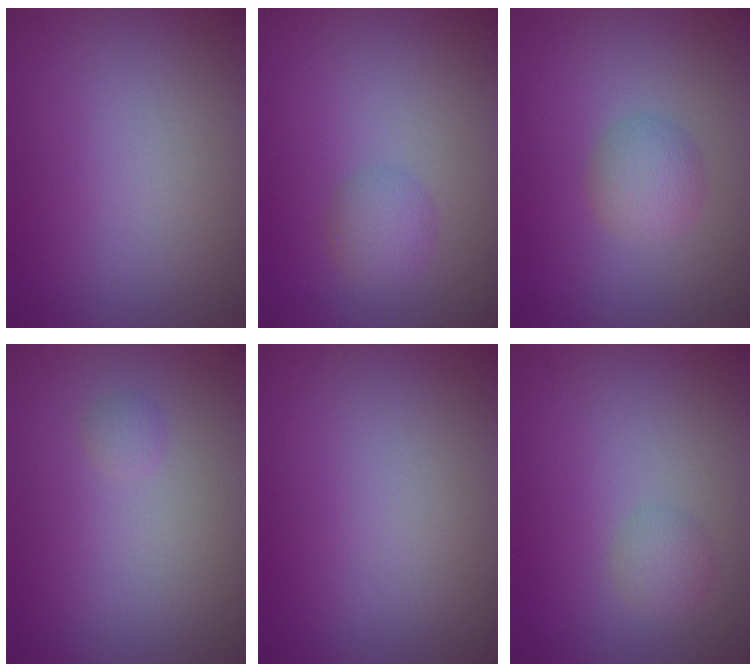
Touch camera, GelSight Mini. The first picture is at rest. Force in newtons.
{"total": 1.9, "press": 1.9, "slide": 0.1}
{"total": 2.4, "press": 2.4, "slide": 0.1}
{"total": 0.7, "press": 0.7, "slide": 0.0}
{"total": 0.0}
{"total": 1.4, "press": 1.4, "slide": 0.1}